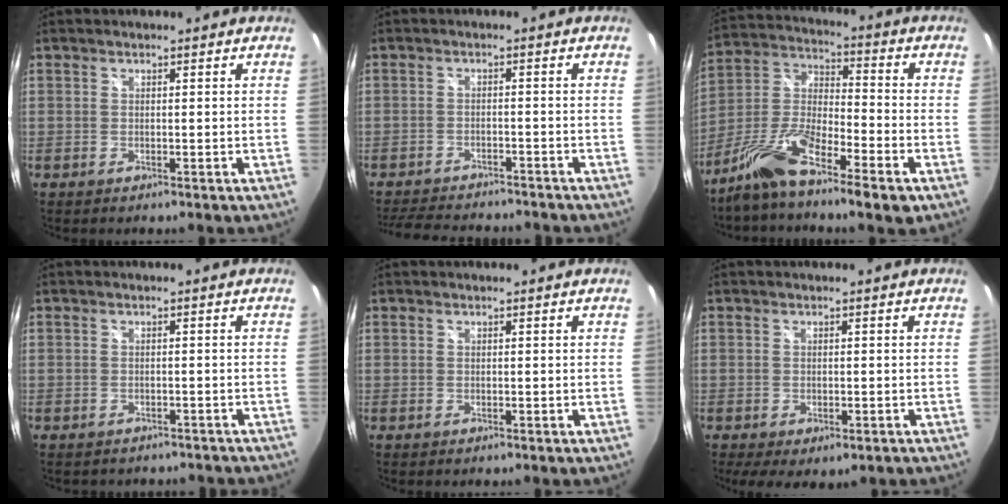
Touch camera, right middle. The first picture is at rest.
{"total": 12.6, "force": [-11.2, 3.1, 4.9], "torque": [-0.107, -0.013, -0.162]}
{"total": 14.1, "force": [-9.1, 2.9, 10.4], "torque": [-0.219, -0.014, -0.177]}
{"total": 6.1, "force": [-5.3, 2.2, 1.9], "torque": [-0.035, -0.015, -0.061]}
{"total": 0.0}
{"total": 5.4, "force": [-2.7, 2.8, 3.8], "torque": [-0.069, -0.024, -0.035]}